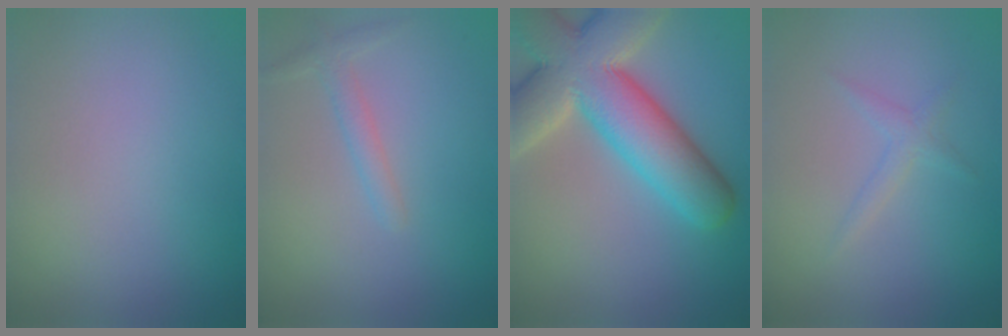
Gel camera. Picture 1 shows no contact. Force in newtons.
{"total": 1.6, "press": 1.6, "slide": 0.1}
{"total": 12.0, "press": 11.9, "slide": 1.0}
{"total": 1.2, "press": 1.2, "slide": 0.0}